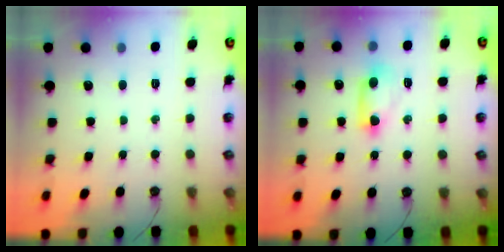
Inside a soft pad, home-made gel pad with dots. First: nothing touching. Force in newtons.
{"total": 7.4, "press": 7.3, "slide": 1.0}